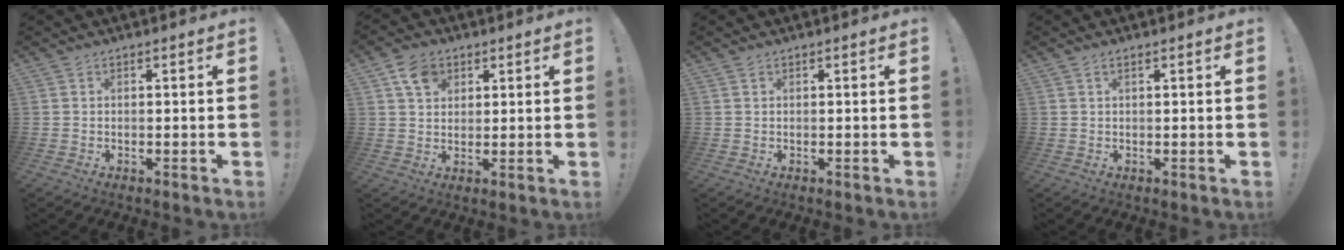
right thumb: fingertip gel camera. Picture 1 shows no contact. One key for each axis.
{"total": 6.4, "fx": 3.0, "fy": 4.8, "fz": 3.0, "tx": -0.048, "ty": -0.004, "tz": 0.056}
{"total": 0.0}
{"total": 0.9, "fx": 0.3, "fy": 0.2, "fz": 0.9, "tx": -0.018, "ty": 0.000, "tz": 0.004}